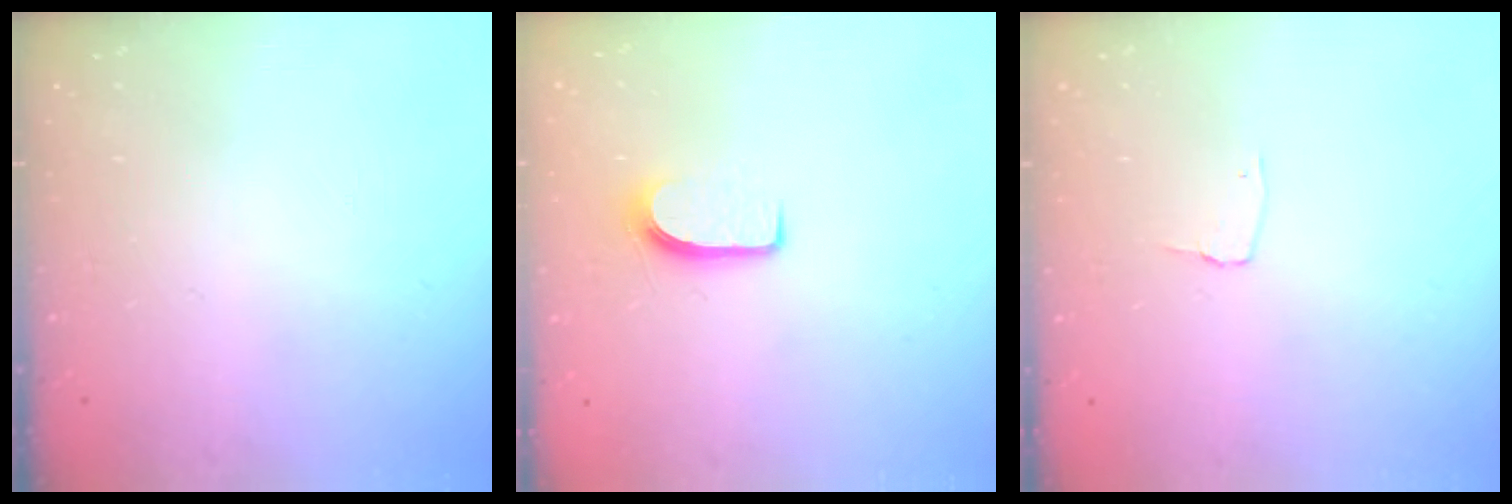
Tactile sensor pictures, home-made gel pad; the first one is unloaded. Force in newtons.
{"total": 6.5, "press": 6.4, "slide": 0.6}
{"total": 2.7, "press": 2.7, "slide": 0.3}